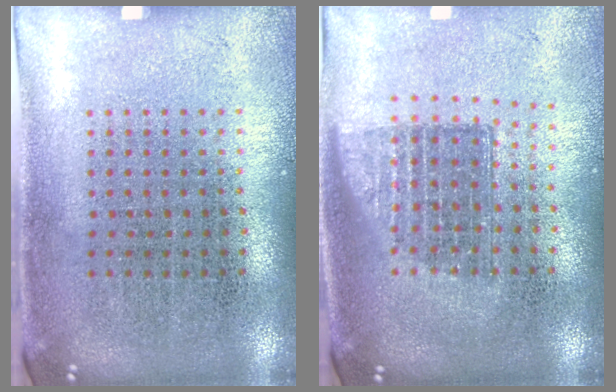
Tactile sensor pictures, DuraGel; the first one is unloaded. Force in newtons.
{"total": 1.3, "press": 1.1, "slide": 0.8}